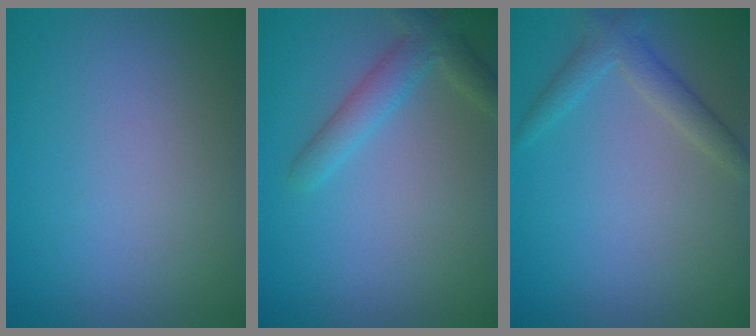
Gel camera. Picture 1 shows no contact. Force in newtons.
{"total": 3.0, "press": 3.0, "slide": 0.2}
{"total": 2.2, "press": 2.2, "slide": 0.1}